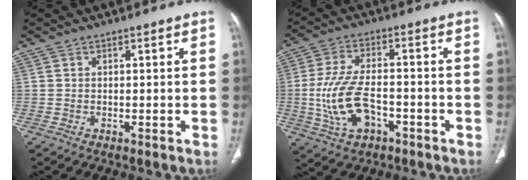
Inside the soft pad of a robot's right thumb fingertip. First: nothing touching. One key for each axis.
{"total": 11.8, "fx": -3.1, "fy": 6.4, "fz": 9.4, "tx": -0.195, "ty": 0.019, "tz": -0.051}